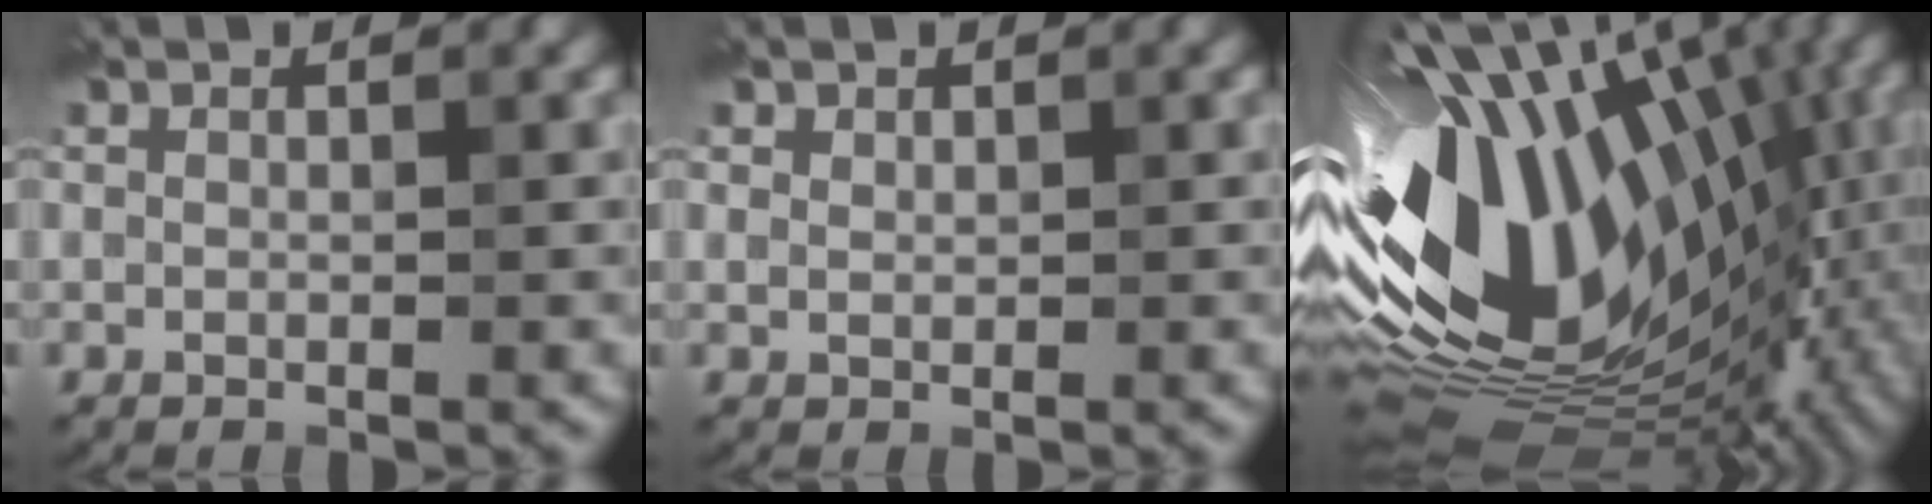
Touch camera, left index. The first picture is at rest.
{"total": 1.3, "force": [0.8, 0.9, 0.4], "torque": [-0.014, -0.001, 0.025]}
{"total": 16.1, "force": [0.4, 9.4, 13.1], "torque": [-0.232, 0.012, 0.000]}